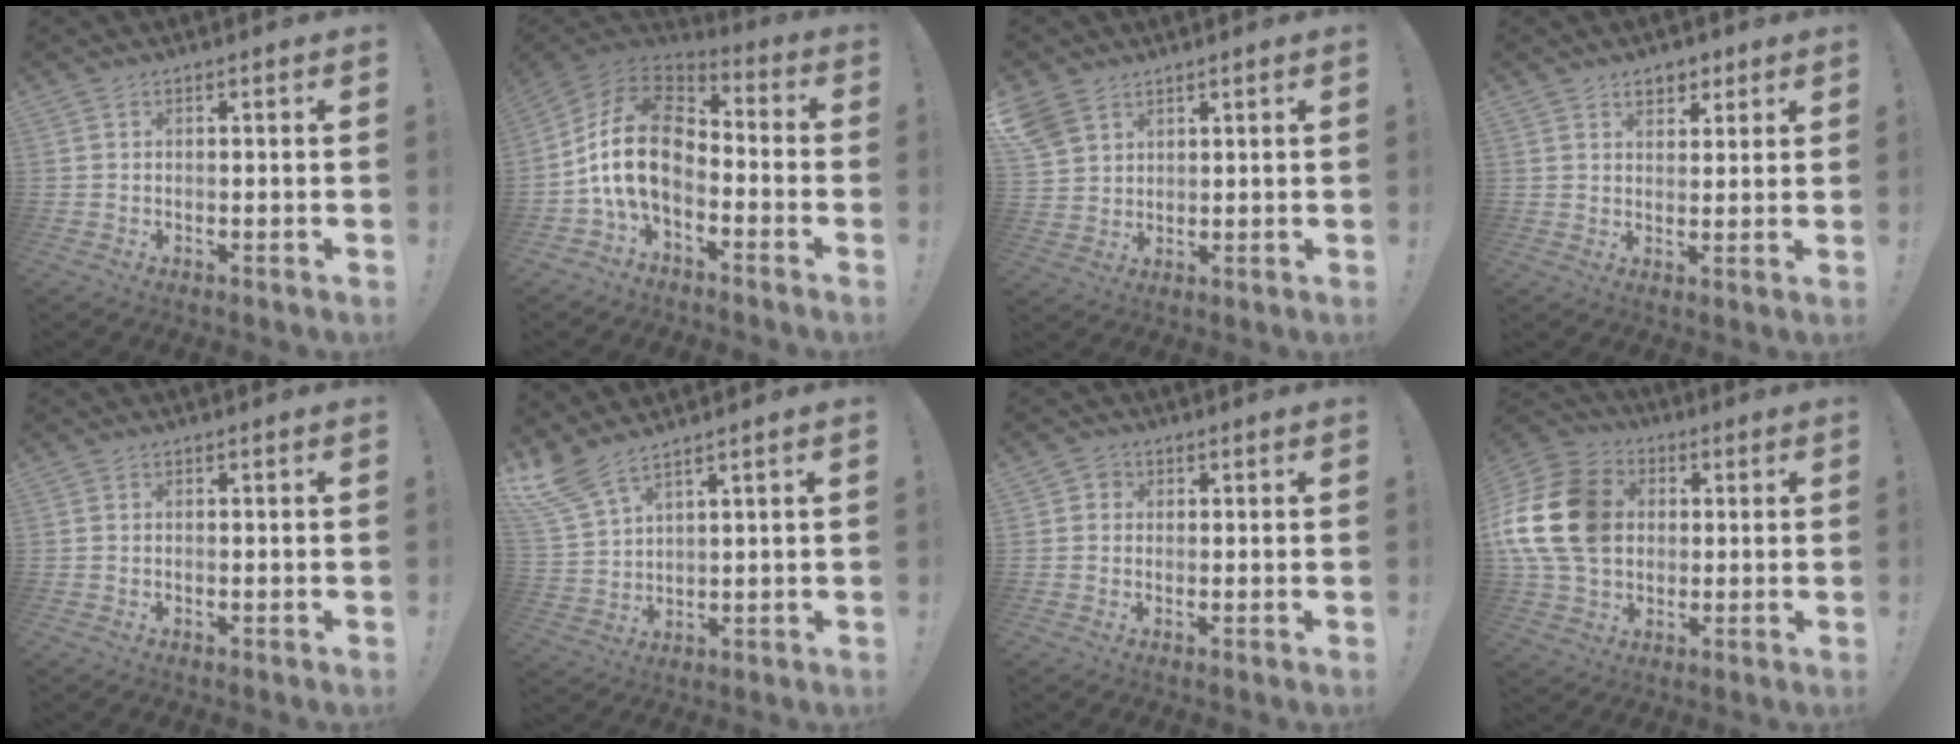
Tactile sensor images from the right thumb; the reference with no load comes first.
{"total": 17.0, "force": [-1.7, 10.3, 13.5], "torque": [-0.260, 0.018, -0.025]}
{"total": 6.5, "force": [4.2, 4.3, 2.4], "torque": [-0.055, -0.017, 0.085]}
{"total": 5.1, "force": [2.9, 3.6, 2.1], "torque": [-0.020, -0.010, 0.052]}
{"total": 0.5, "force": [-0.4, 0.3, 0.1], "torque": [-0.009, 0.003, -0.007]}
{"total": 7.9, "force": [6.2, 1.8, 4.5], "torque": [-0.100, -0.027, 0.121]}
{"total": 2.2, "force": [-0.3, 2.1, 0.7], "torque": [-0.005, 0.003, -0.006]}
{"total": 20.3, "force": [2.4, 15.7, 12.7], "torque": [-0.235, 0.008, 0.052]}